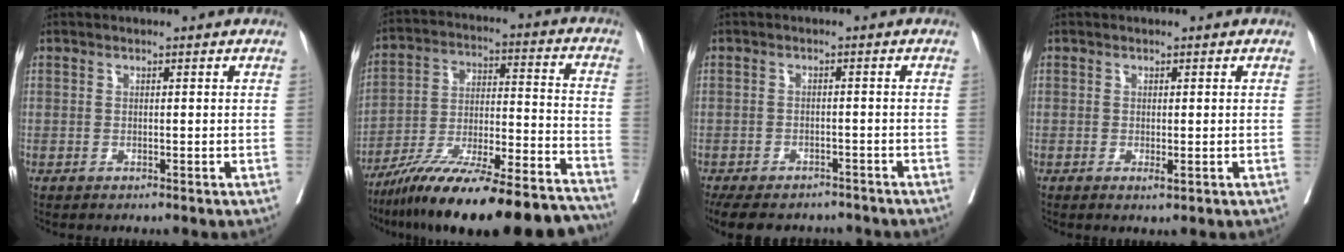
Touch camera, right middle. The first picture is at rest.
{"total": 27.0, "force": [-23.2, 2.6, 13.6], "torque": [-0.165, -0.008, -0.358]}
{"total": 12.5, "force": [-10.6, 5.0, 4.2], "torque": [-0.088, -0.001, -0.137]}
{"total": 0.8, "force": [-0.3, 0.2, 0.7], "torque": [-0.009, -0.002, -0.002]}